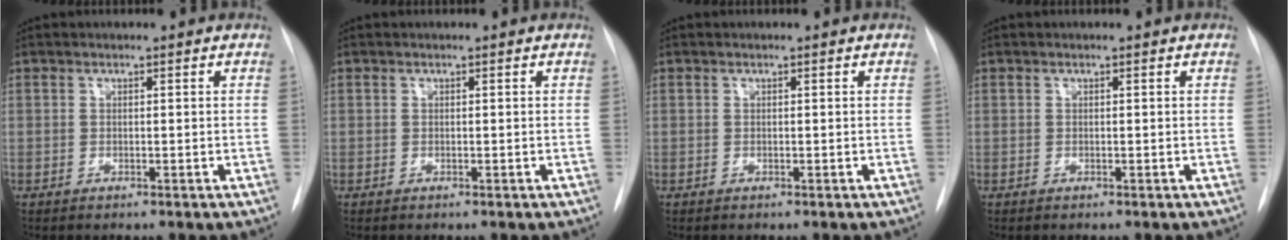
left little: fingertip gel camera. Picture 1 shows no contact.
{"total": 0.0}
{"total": 0.0}
{"total": 0.0}